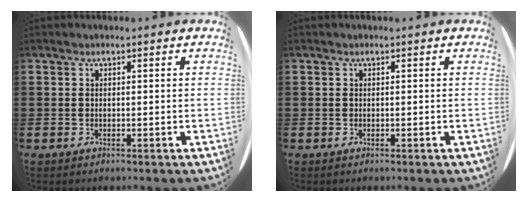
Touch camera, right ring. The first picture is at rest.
{"total": 0.0}